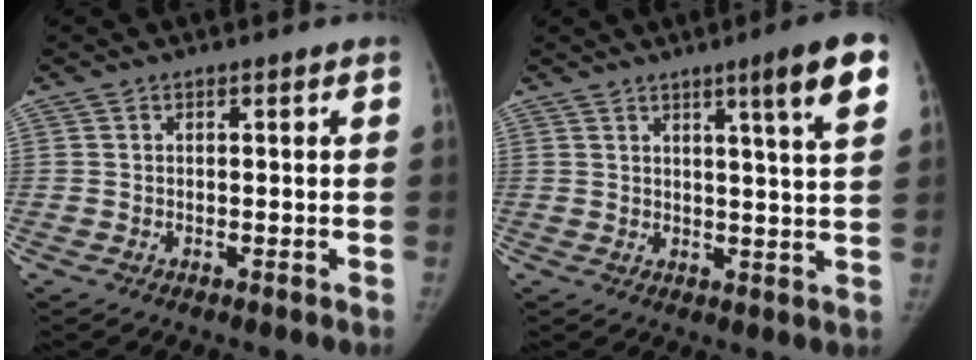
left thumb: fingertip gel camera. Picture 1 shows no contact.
{"total": 8.8, "force": [4.6, 0.1, 7.5], "torque": [-0.101, -0.024, 0.062]}